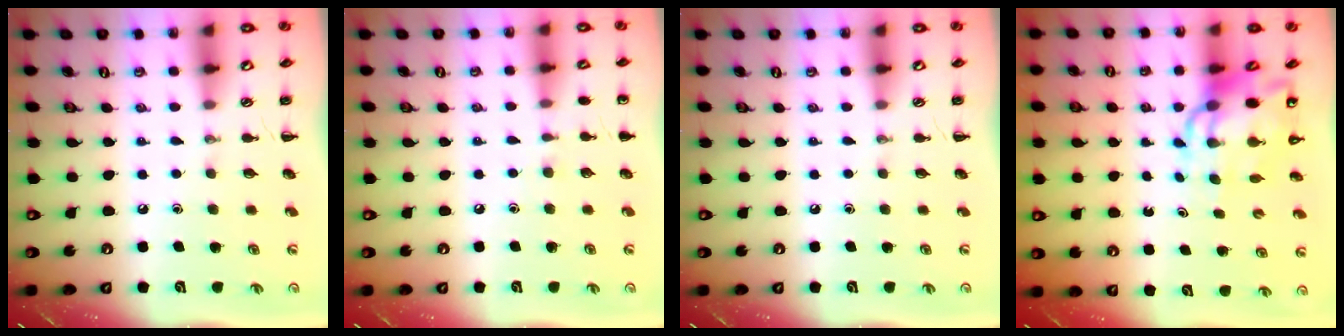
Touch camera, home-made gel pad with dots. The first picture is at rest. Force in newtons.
{"total": 4.8, "press": 4.5, "slide": 1.6}
{"total": 0.0}
{"total": 11.2, "press": 10.7, "slide": 3.1}